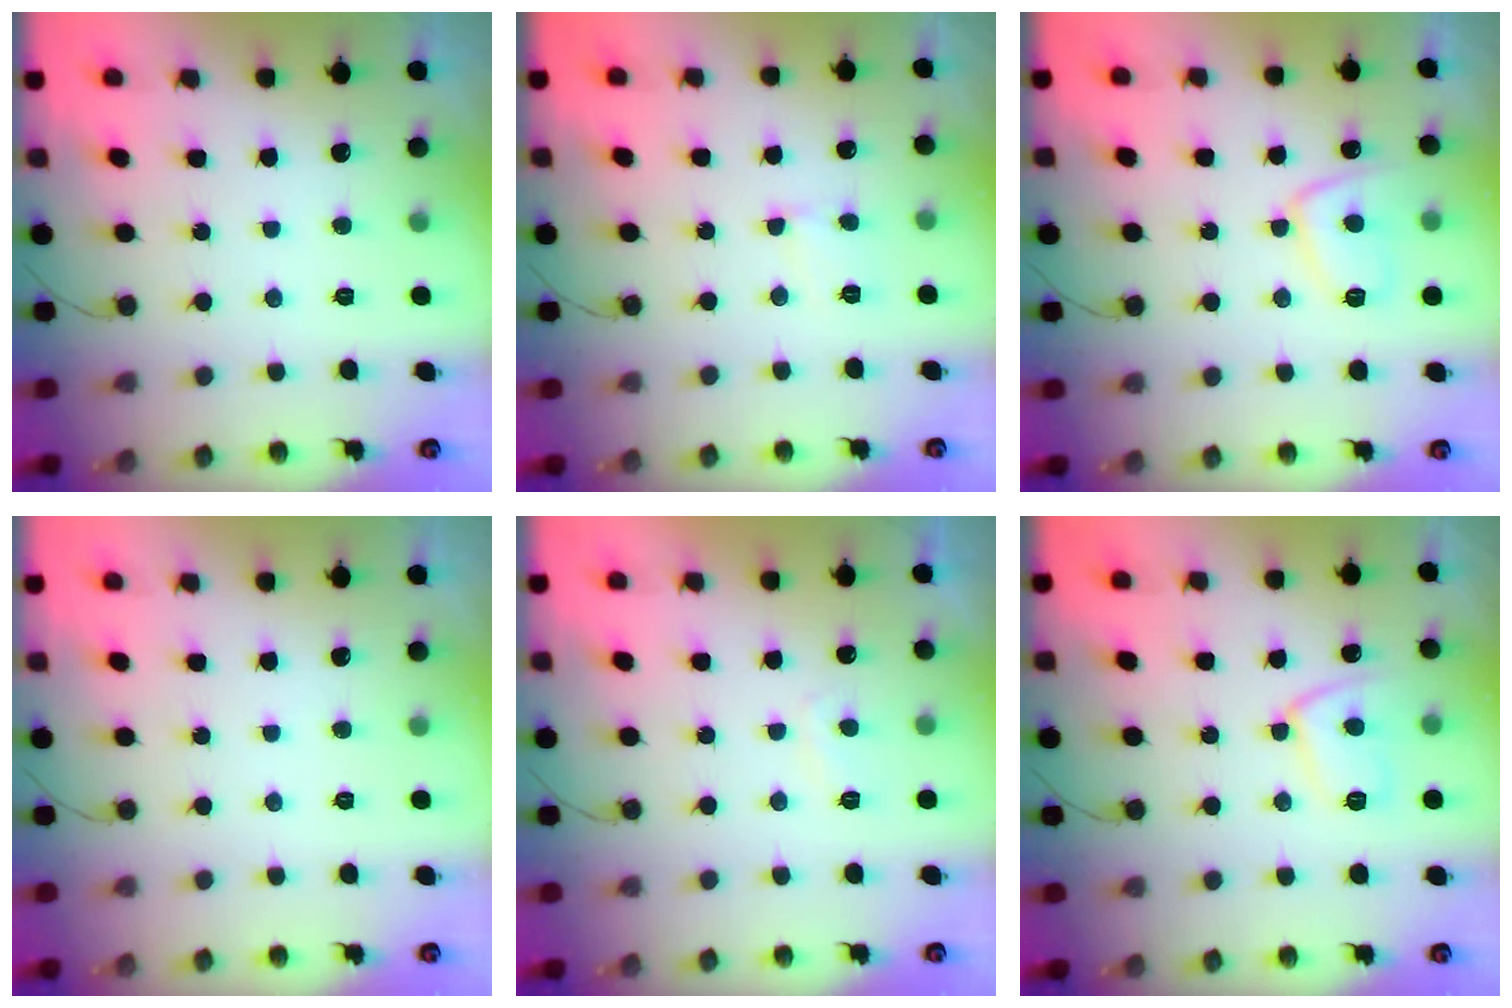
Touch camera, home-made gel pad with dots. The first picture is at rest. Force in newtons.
{"total": 3.0, "press": 3.0, "slide": 0.3}
{"total": 9.7, "press": 9.6, "slide": 0.8}
{"total": 0.0}
{"total": 2.1, "press": 2.0, "slide": 0.7}
{"total": 9.1, "press": 9.1, "slide": 0.8}